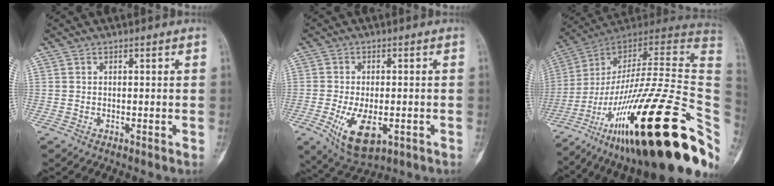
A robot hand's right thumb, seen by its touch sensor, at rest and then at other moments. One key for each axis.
{"total": 9.7, "fx": -3.2, "fy": 4.7, "fz": 7.9, "tx": -0.132, "ty": -0.009, "tz": -0.043}
{"total": 38.1, "fx": -14.6, "fy": 8.6, "fz": 34.1, "tx": -0.471, "ty": 0.067, "tz": -0.240}